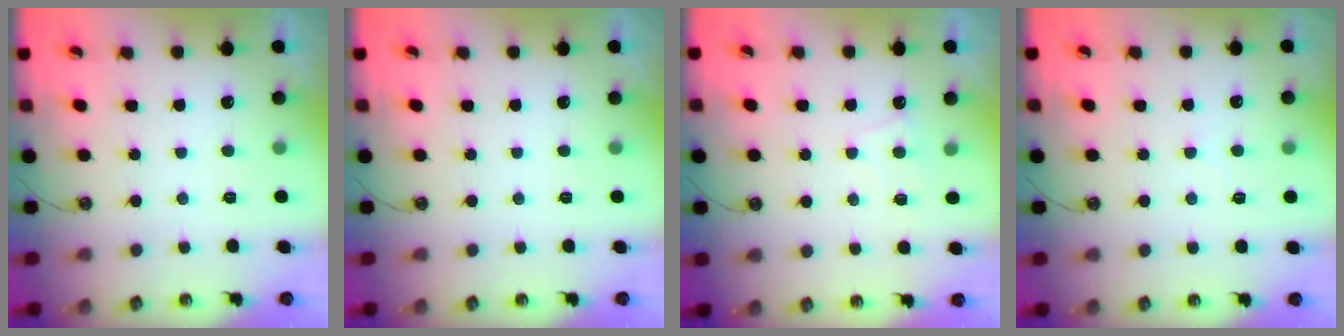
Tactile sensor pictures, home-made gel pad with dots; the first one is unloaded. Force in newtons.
{"total": 0.0}
{"total": 2.3, "press": 2.2, "slide": 0.3}
{"total": 0.8, "press": 0.8, "slide": 0.2}